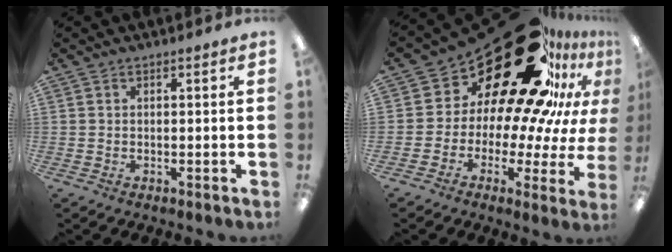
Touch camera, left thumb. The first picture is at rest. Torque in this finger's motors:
{"motor_torque": [1.26, 3.75, 1.43, -1.34, 0.09]}